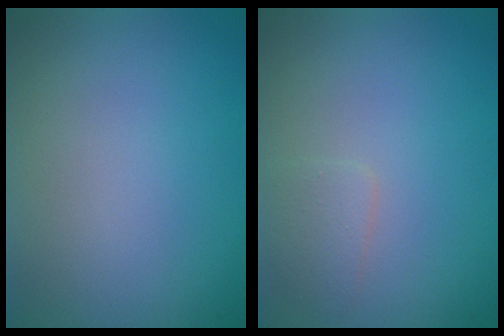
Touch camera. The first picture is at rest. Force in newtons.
{"total": 1.4, "press": 1.4, "slide": 0.0}